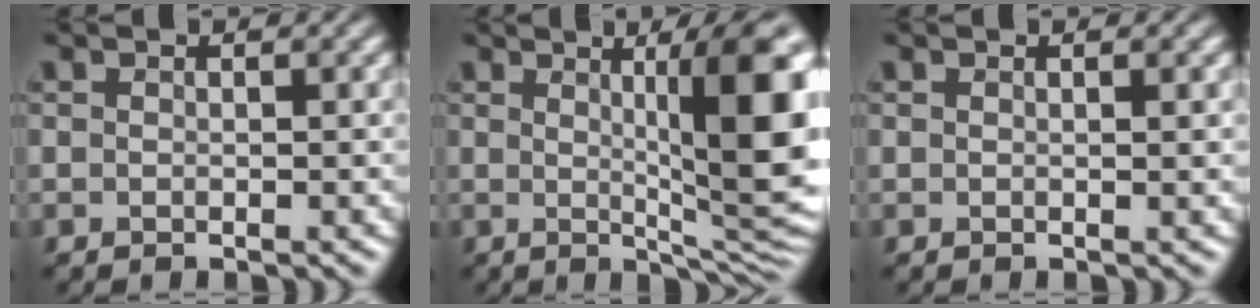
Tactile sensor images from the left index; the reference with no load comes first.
{"total": 11.7, "force": [2.0, 2.7, 11.3], "torque": [-0.123, -0.001, 0.031]}
{"total": 0.9, "force": [0.4, 0.2, 0.7], "torque": [-0.004, 0.005, 0.004]}